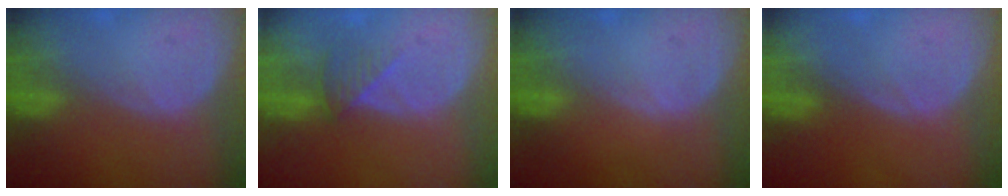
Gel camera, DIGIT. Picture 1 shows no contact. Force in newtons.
{"total": 3.1, "press": 2.9, "slide": 1.3}
{"total": 0.0}
{"total": 0.0}